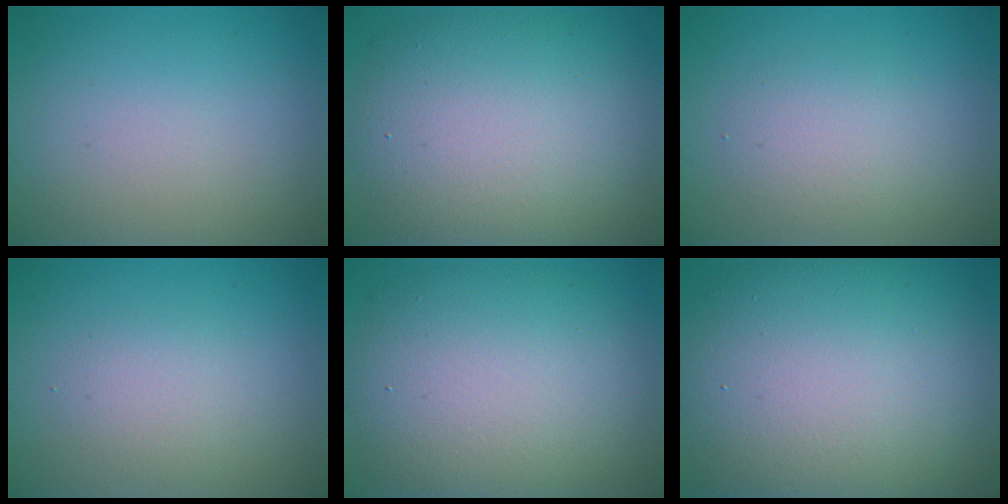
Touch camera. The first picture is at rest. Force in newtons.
{"total": 10.8, "press": 10.7, "slide": 0.8}
{"total": 2.6, "press": 2.6, "slide": 0.0}
{"total": 2.1, "press": 2.1, "slide": 0.1}
{"total": 10.5, "press": 10.5, "slide": 0.6}
{"total": 15.2, "press": 15.1, "slide": 1.0}